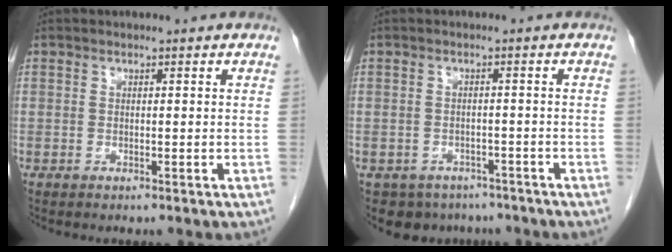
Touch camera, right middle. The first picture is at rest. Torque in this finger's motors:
{"motor_torque": [-0.08, 0.09, -0.02, 0.01]}